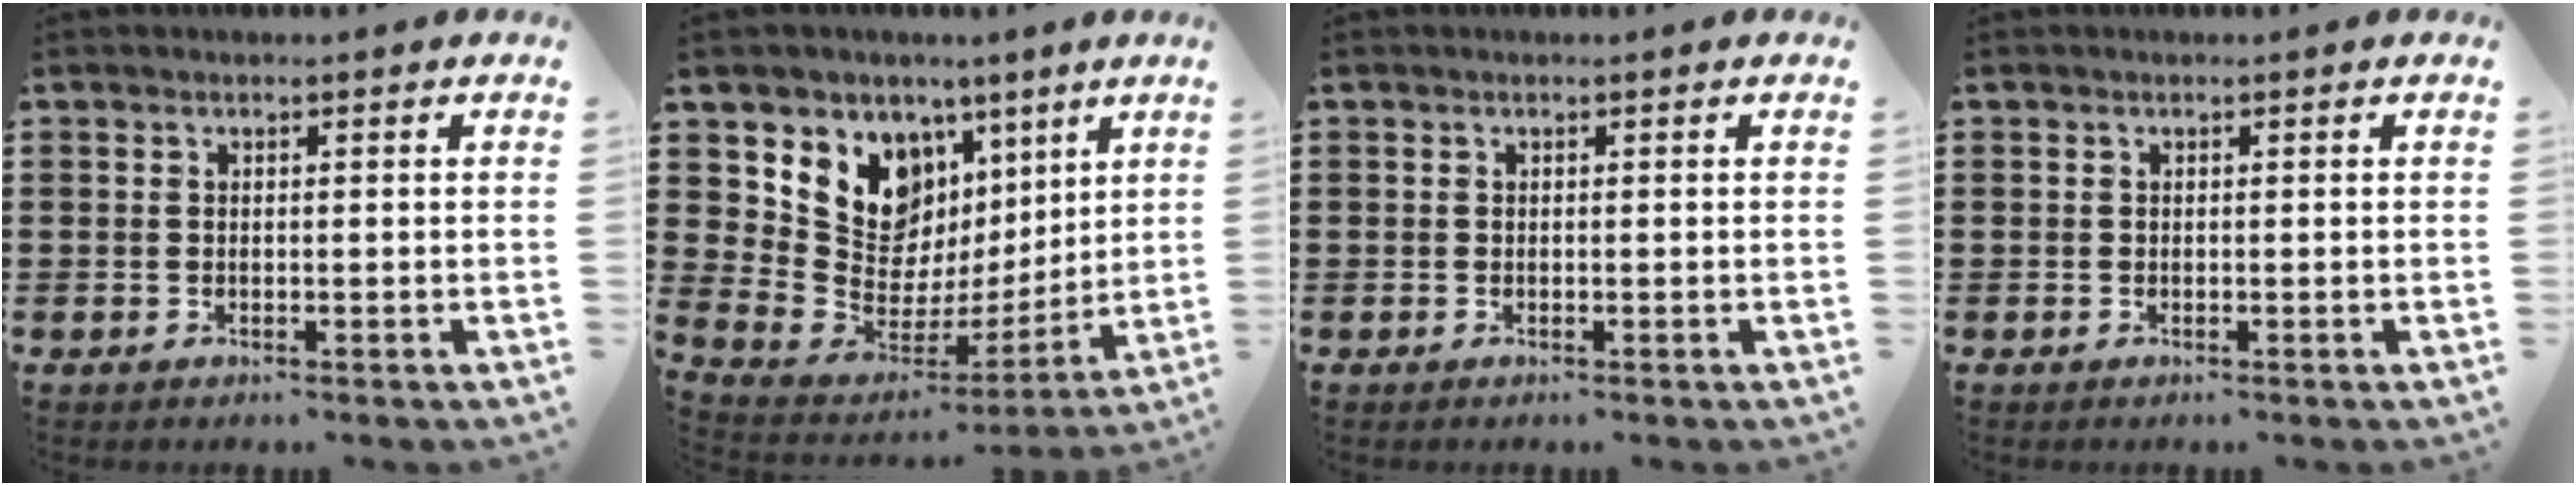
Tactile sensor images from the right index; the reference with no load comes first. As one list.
[{"total": 10.8, "force": [5.4, 8.7, 3.3], "torque": [-0.089, -0.053, 0.106]}, {"total": 0.0}, {"total": 0.0}]